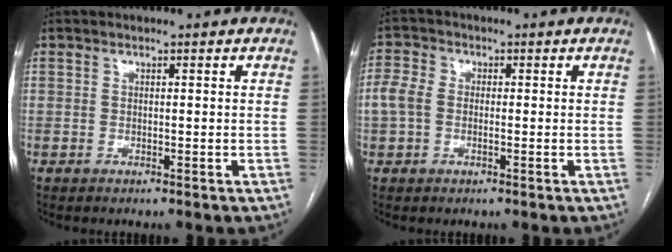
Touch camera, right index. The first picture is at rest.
{"total": 4.0, "force": [-0.2, 2.9, 2.7], "torque": [-0.082, 0.016, -0.008]}